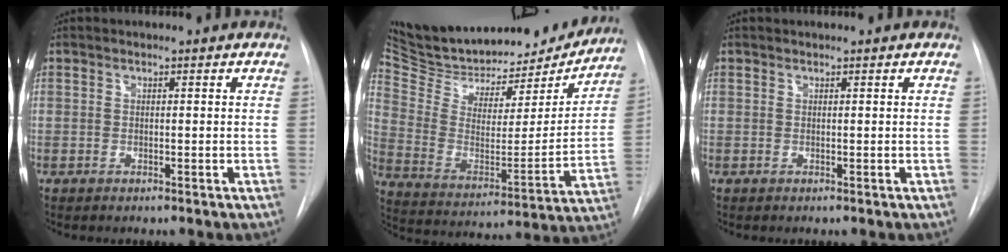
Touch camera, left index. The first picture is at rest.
{"total": 25.8, "force": [23.6, 8.3, 6.5], "torque": [-0.123, -0.035, 0.354]}
{"total": 0.0}